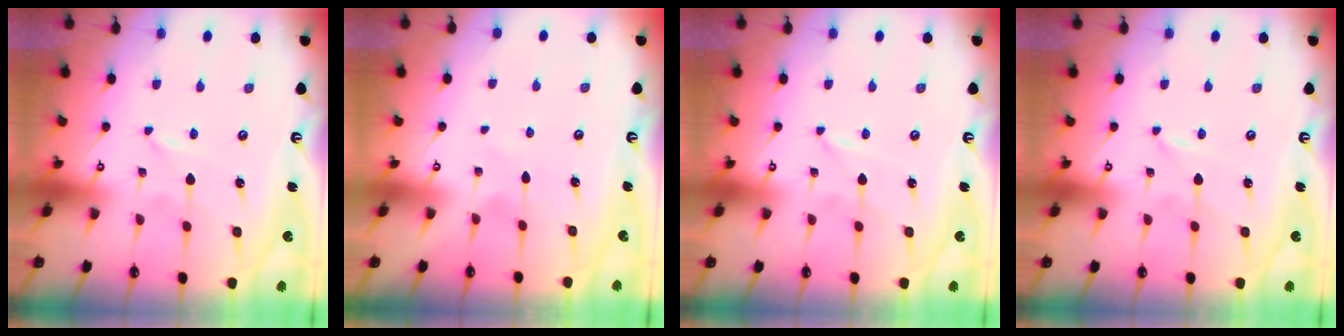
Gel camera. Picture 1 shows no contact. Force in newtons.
{"total": 2.8, "press": 2.8, "slide": 0.4}
{"total": 0.0}
{"total": 0.0}